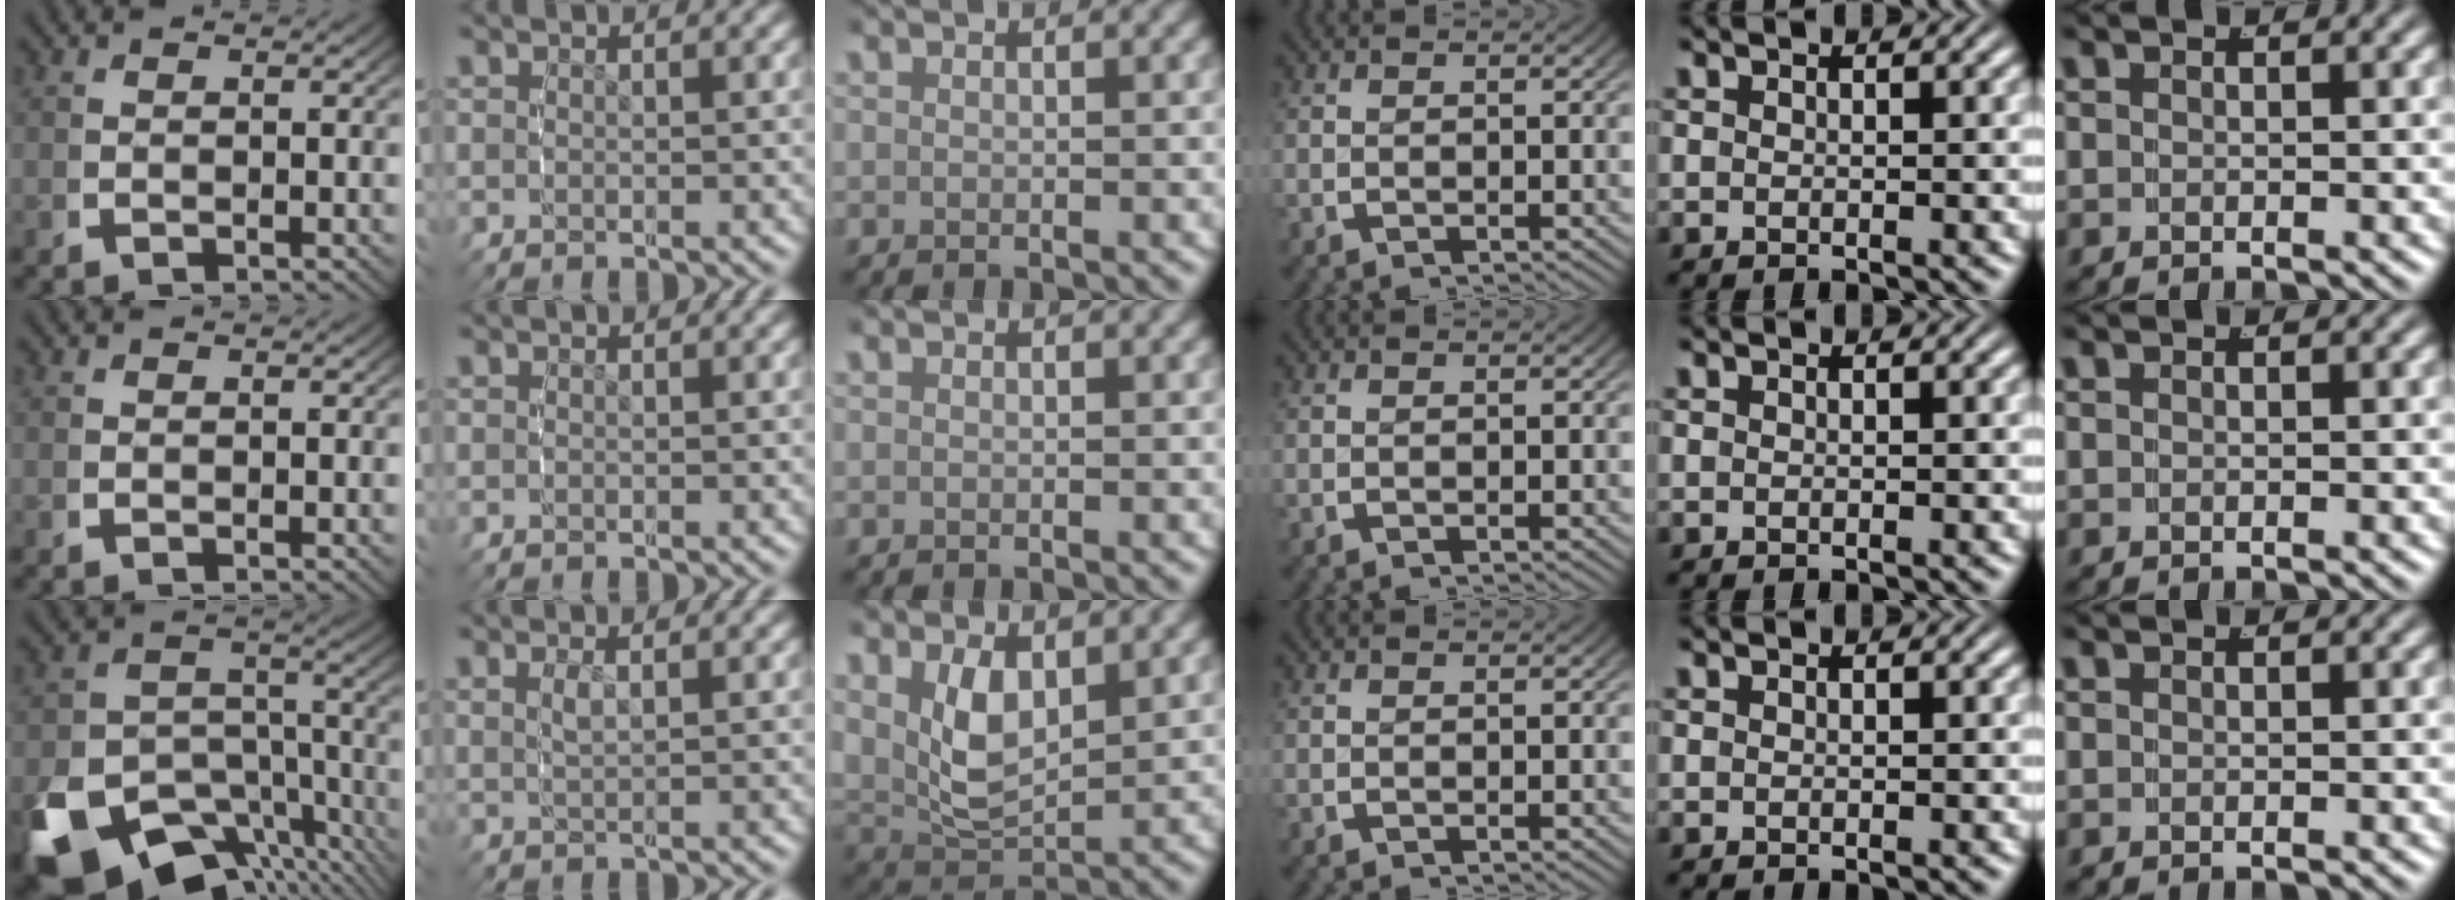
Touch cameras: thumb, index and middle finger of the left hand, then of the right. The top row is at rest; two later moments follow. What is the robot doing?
{"motion": "grasp_and_lifting", "object": "ethernet cable"}